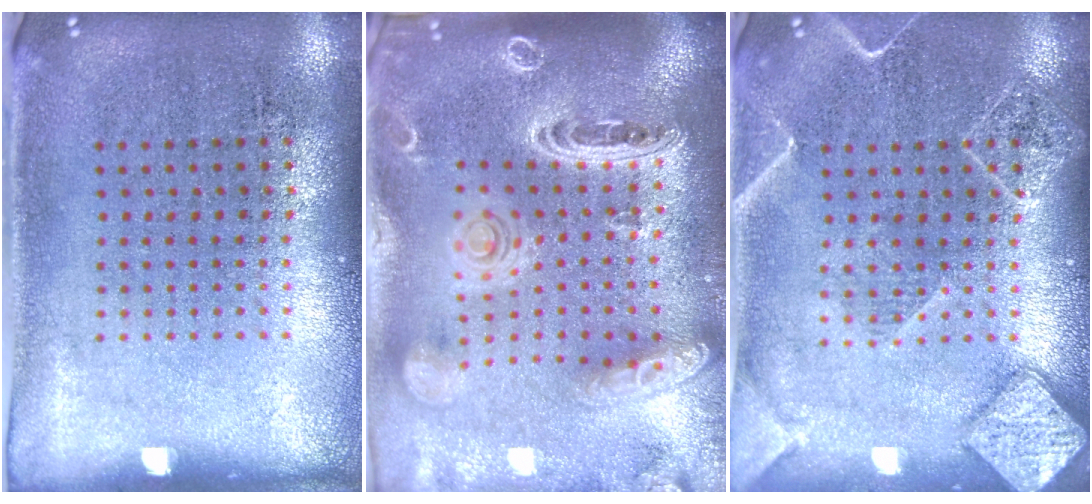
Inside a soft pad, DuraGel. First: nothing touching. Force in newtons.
{"total": 3.7, "press": 2.9, "slide": 2.2}
{"total": 3.3, "press": 3.3, "slide": 0.4}